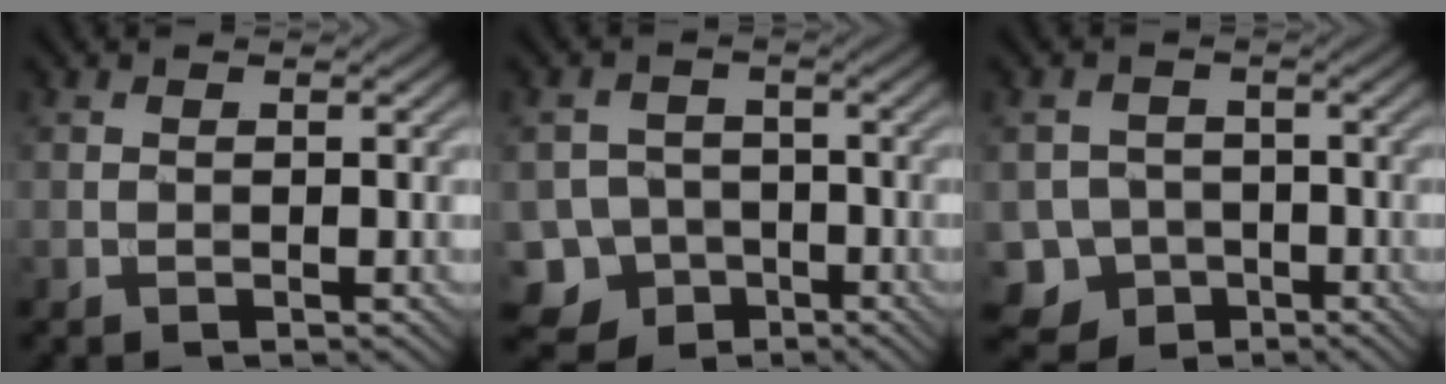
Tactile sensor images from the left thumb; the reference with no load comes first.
{"total": 8.7, "force": [-4.9, 7.0, 1.7], "torque": [-0.037, -0.021, -0.102]}
{"total": 7.1, "force": [-3.9, 5.8, 1.3], "torque": [-0.022, -0.018, -0.082]}